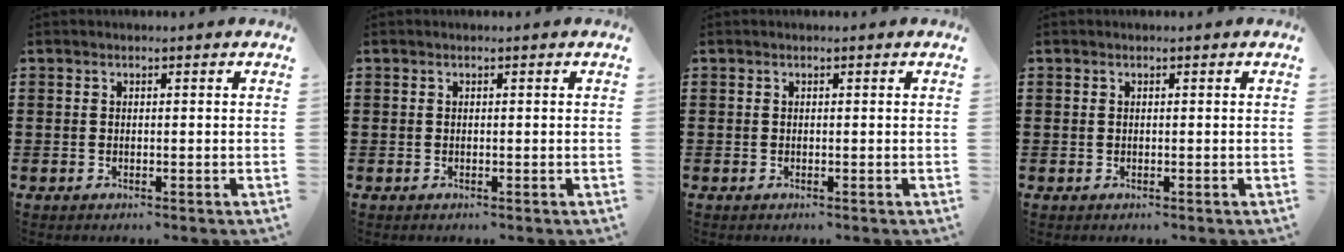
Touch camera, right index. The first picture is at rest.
{"total": 0.0}
{"total": 0.0}
{"total": 0.0}